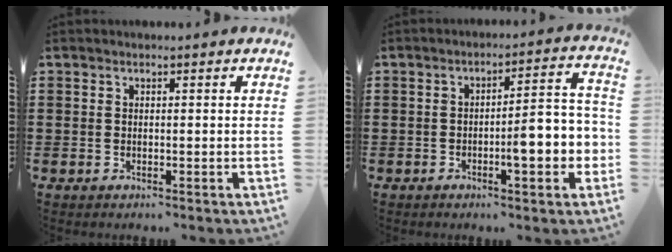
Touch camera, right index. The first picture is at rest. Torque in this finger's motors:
{"motor_torque": [2.14, 0.00, 0.28, 0.11]}